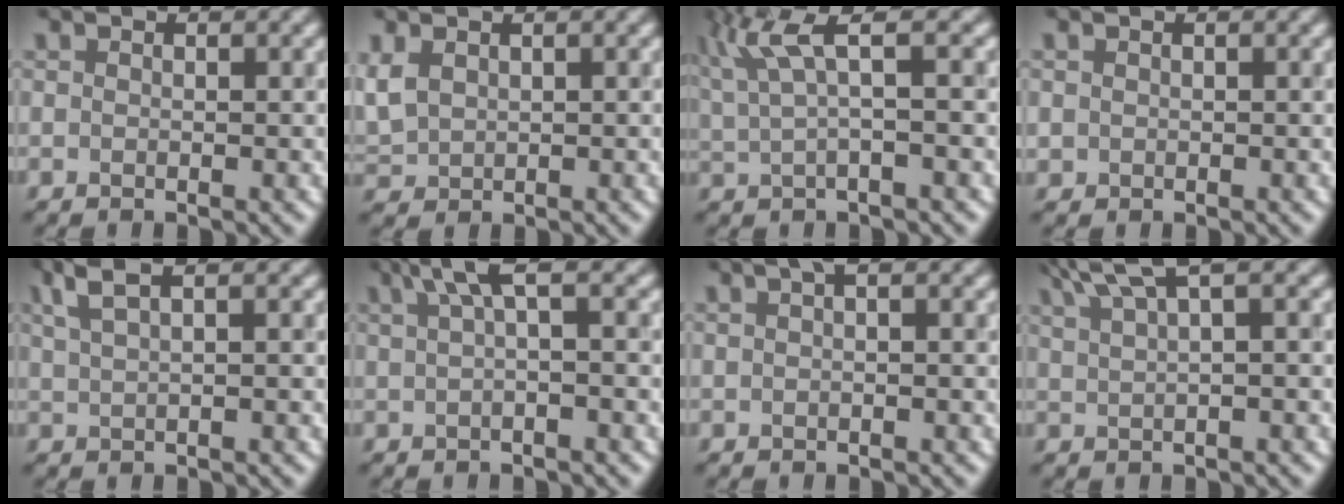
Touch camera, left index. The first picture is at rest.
{"total": 2.5, "force": [0.9, 1.9, 1.3], "torque": [-0.045, 0.005, 0.022]}
{"total": 4.1, "force": [2.1, 0.4, 3.6], "torque": [-0.077, 0.014, 0.046]}
{"total": 0.7, "force": [0.0, 0.7, 0.0], "torque": [0.006, -0.003, -0.002]}
{"total": 2.8, "force": [1.8, 0.6, 2.0], "torque": [-0.033, 0.012, 0.033]}
{"total": 2.6, "force": [1.0, 0.3, 2.4], "torque": [-0.042, 0.009, 0.017]}
{"total": 0.8, "force": [0.4, -0.1, 0.7], "torque": [-0.013, 0.005, 0.007]}
{"total": 4.0, "force": [2.9, 0.6, 2.8], "torque": [-0.040, 0.018, 0.051]}